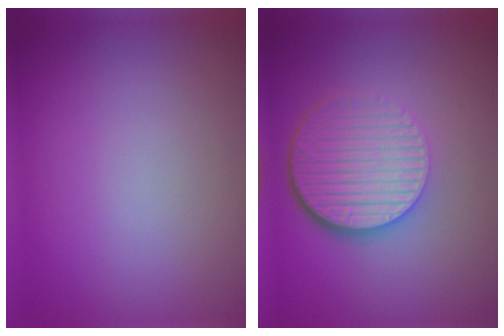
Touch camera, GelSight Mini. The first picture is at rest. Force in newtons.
{"total": 6.7, "press": 4.4, "slide": 5.0}